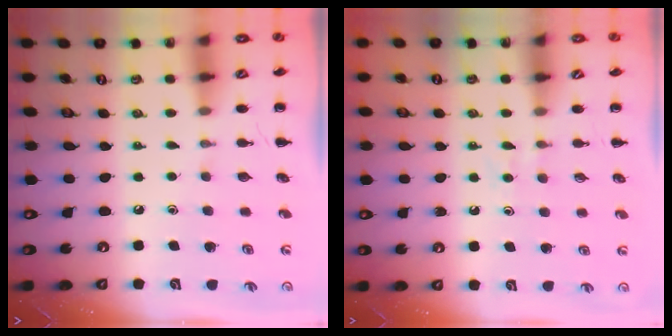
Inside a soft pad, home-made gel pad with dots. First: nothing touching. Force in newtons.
{"total": 3.3, "press": 3.1, "slide": 1.1}